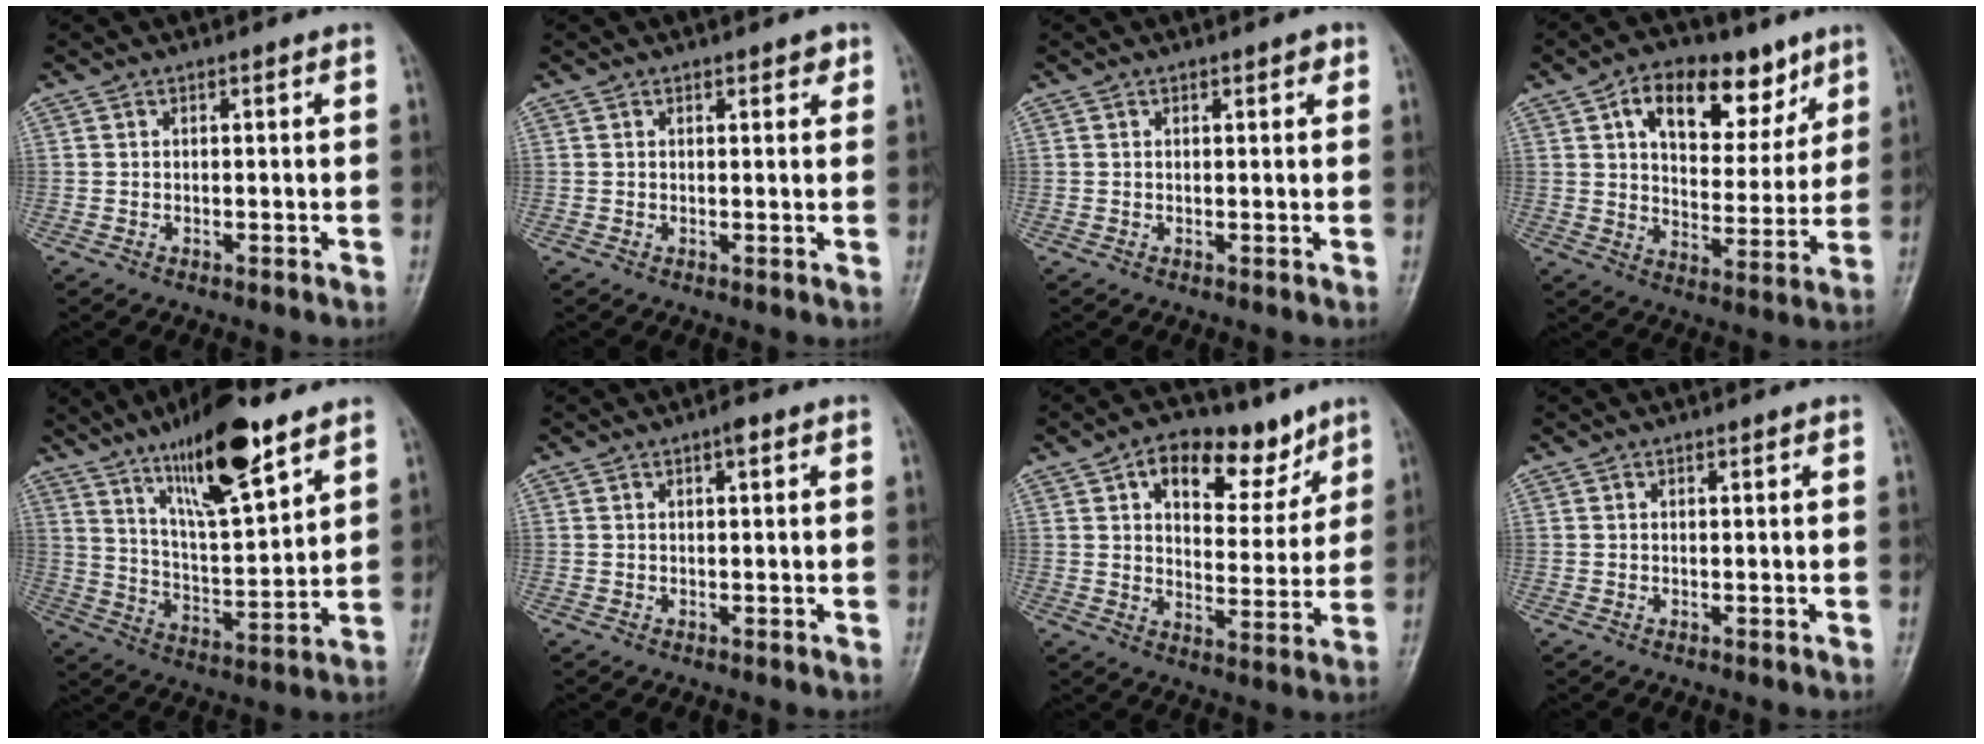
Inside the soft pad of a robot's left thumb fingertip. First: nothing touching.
{"total": 1.5, "force": [1.0, 0.8, 0.8], "torque": [0.002, -0.004, 0.009]}
{"total": 1.2, "force": [0.7, 0.5, 0.8], "torque": [-0.004, -0.001, 0.006]}
{"total": 16.8, "force": [8.6, 9.7, 10.7], "torque": [-0.113, -0.024, 0.138]}
{"total": 17.3, "force": [11.2, 4.3, 12.5], "torque": [-0.194, -0.059, 0.201]}
{"total": 1.4, "force": [0.7, 0.4, 1.1], "torque": [-0.016, 0.001, 0.008]}
{"total": 14.2, "force": [8.2, 7.9, 8.5], "torque": [-0.081, -0.031, 0.127]}
{"total": 0.0}